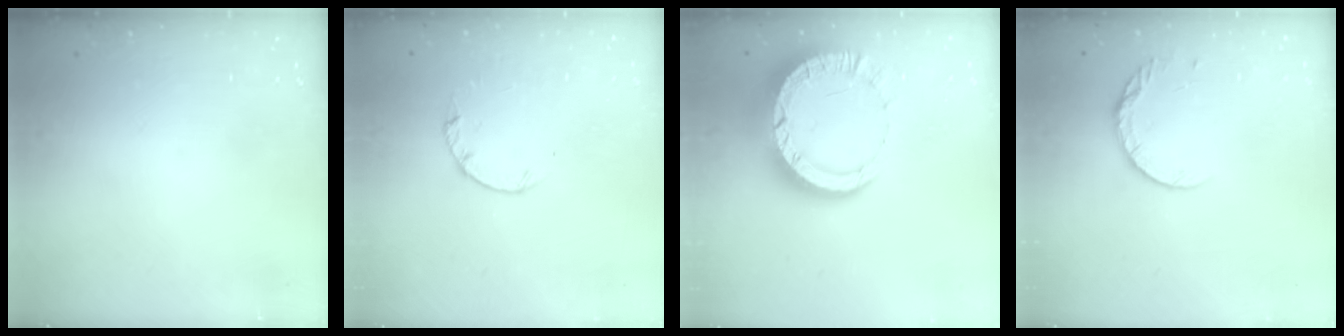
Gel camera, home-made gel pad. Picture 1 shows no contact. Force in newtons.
{"total": 2.2, "press": 2.1, "slide": 0.4}
{"total": 12.7, "press": 12.6, "slide": 1.3}
{"total": 7.9, "press": 7.8, "slide": 0.9}